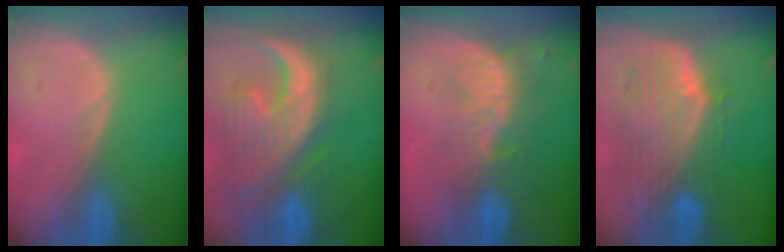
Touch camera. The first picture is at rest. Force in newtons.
{"total": 13.5, "press": 11.4, "slide": 7.2}
{"total": 8.1, "press": 7.3, "slide": 3.6}
{"total": 10.1, "press": 8.9, "slide": 4.6}